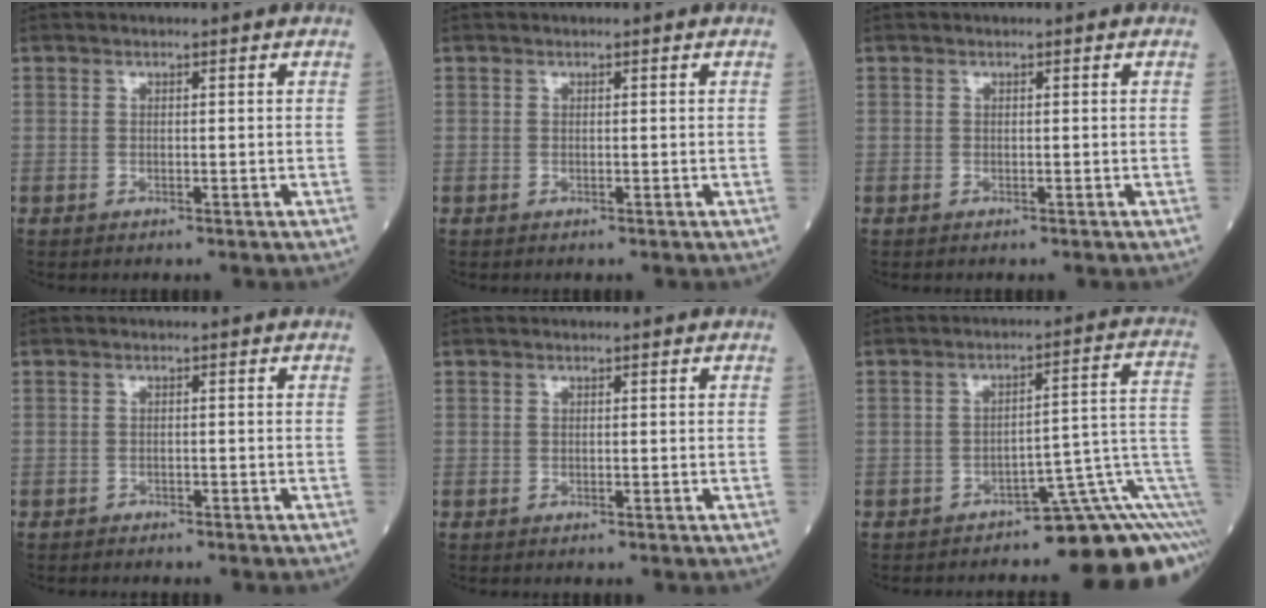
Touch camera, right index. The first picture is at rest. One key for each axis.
{"total": 0.0}
{"total": 0.0}
{"total": 3.4, "fx": -2.8, "fy": 1.5, "fz": 1.2, "tx": -0.031, "ty": -0.005, "tz": -0.035}
{"total": 0.0}
{"total": 13.8, "fx": -7.7, "fy": 3.0, "fz": 11.1, "tx": -0.081, "ty": 0.075, "tz": -0.094}